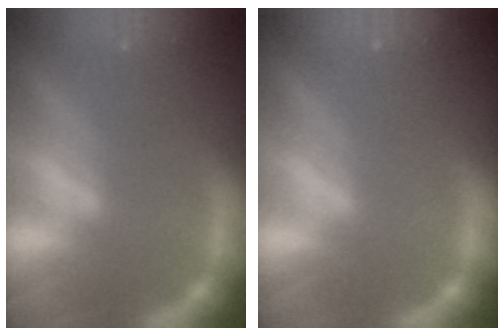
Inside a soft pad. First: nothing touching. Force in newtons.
{"total": 0.0}